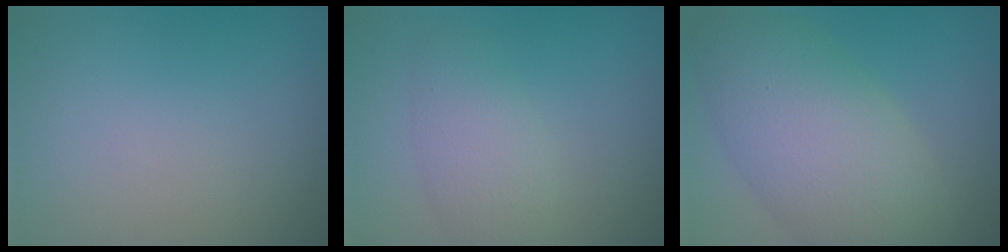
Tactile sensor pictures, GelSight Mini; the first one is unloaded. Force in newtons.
{"total": 3.1, "press": 3.1, "slide": 0.1}
{"total": 8.9, "press": 8.9, "slide": 0.6}